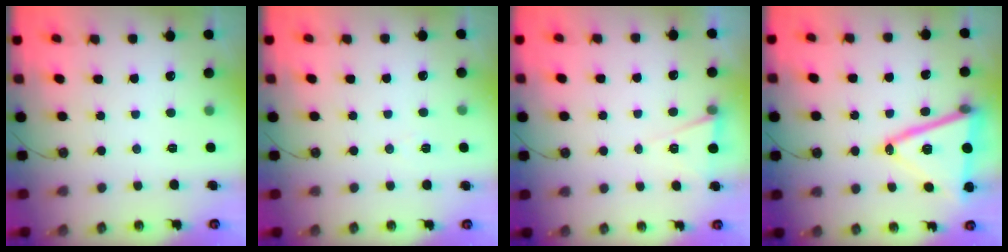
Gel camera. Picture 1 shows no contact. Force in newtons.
{"total": 5.3, "press": 3.1, "slide": 4.3}
{"total": 6.1, "press": 3.9, "slide": 4.7}
{"total": 19.0, "press": 18.7, "slide": 3.5}